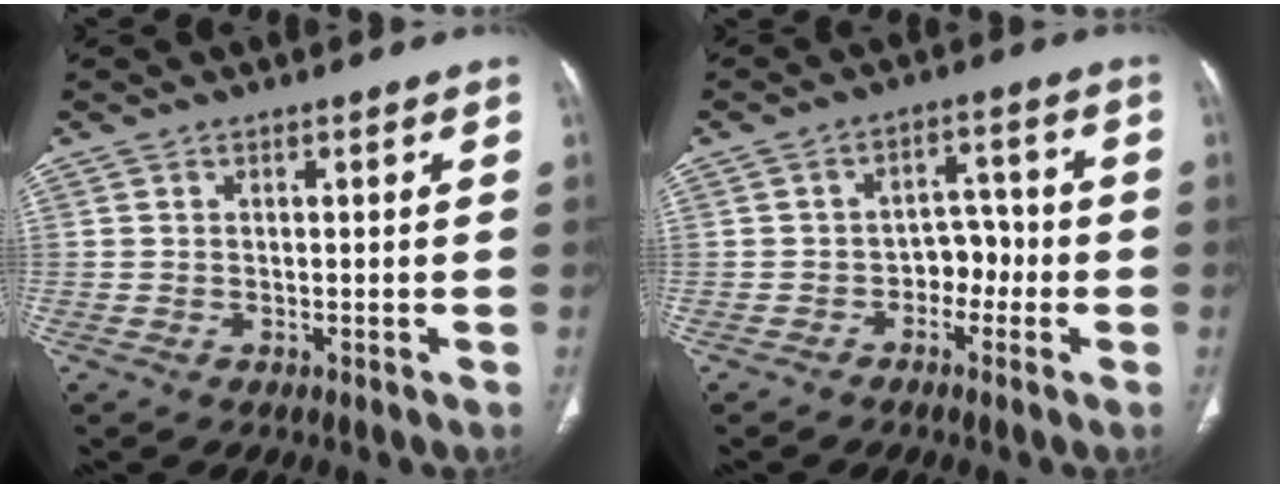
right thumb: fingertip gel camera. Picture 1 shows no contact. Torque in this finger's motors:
{"motor_torque": [0.40, 0.58, 0.37, -0.08, 0.01]}